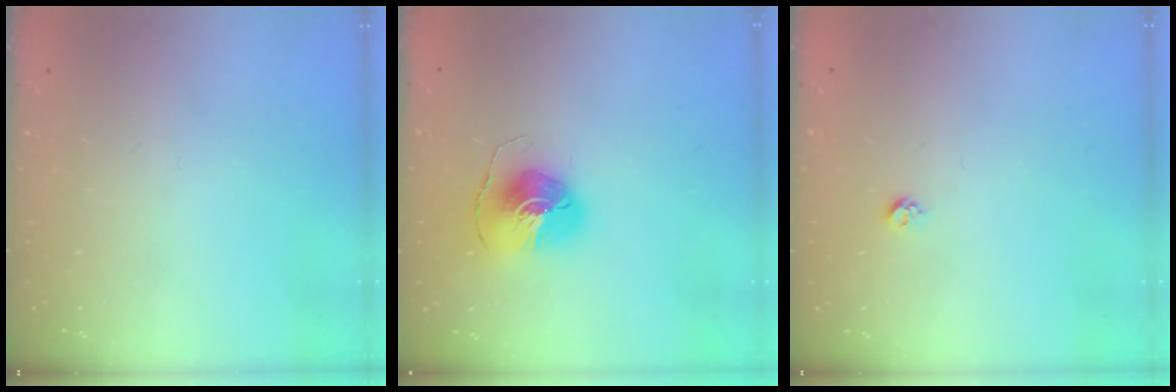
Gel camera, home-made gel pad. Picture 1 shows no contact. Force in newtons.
{"total": 8.1, "press": 8.1, "slide": 0.1}
{"total": 3.3, "press": 3.3, "slide": 0.5}